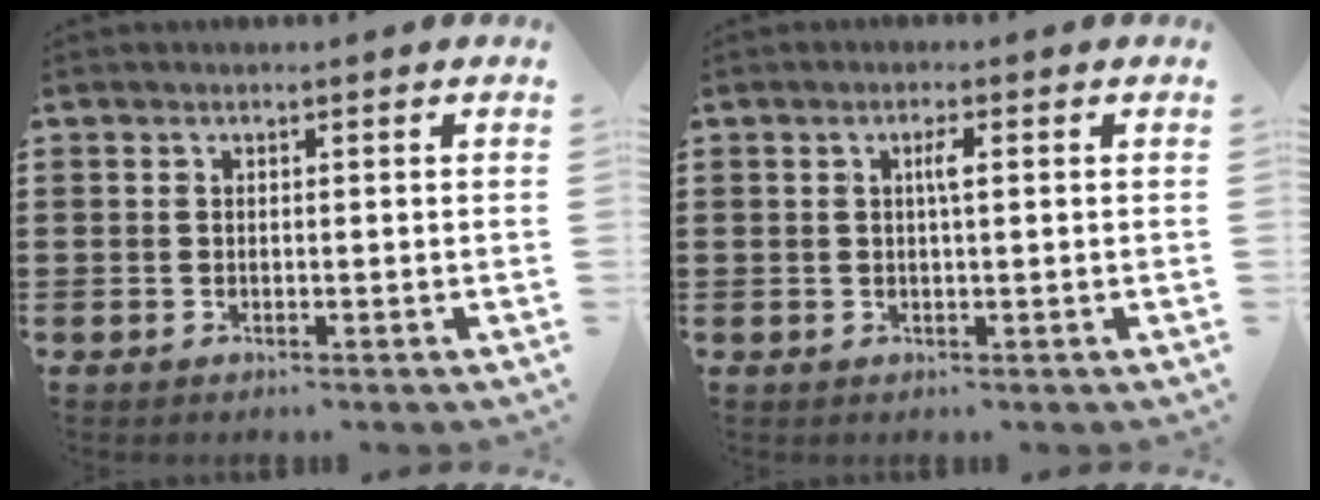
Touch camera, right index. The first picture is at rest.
{"total": 1.8, "force": [0.3, 0.2, 1.8], "torque": [-0.035, 0.002, 0.003]}